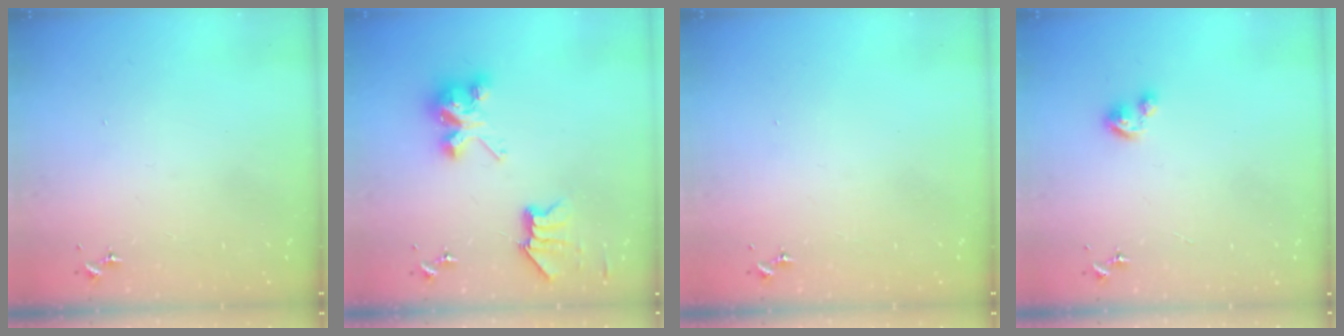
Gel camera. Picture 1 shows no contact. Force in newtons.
{"total": 7.9, "press": 7.9, "slide": 0.1}
{"total": 0.0}
{"total": 4.4, "press": 4.3, "slide": 0.4}